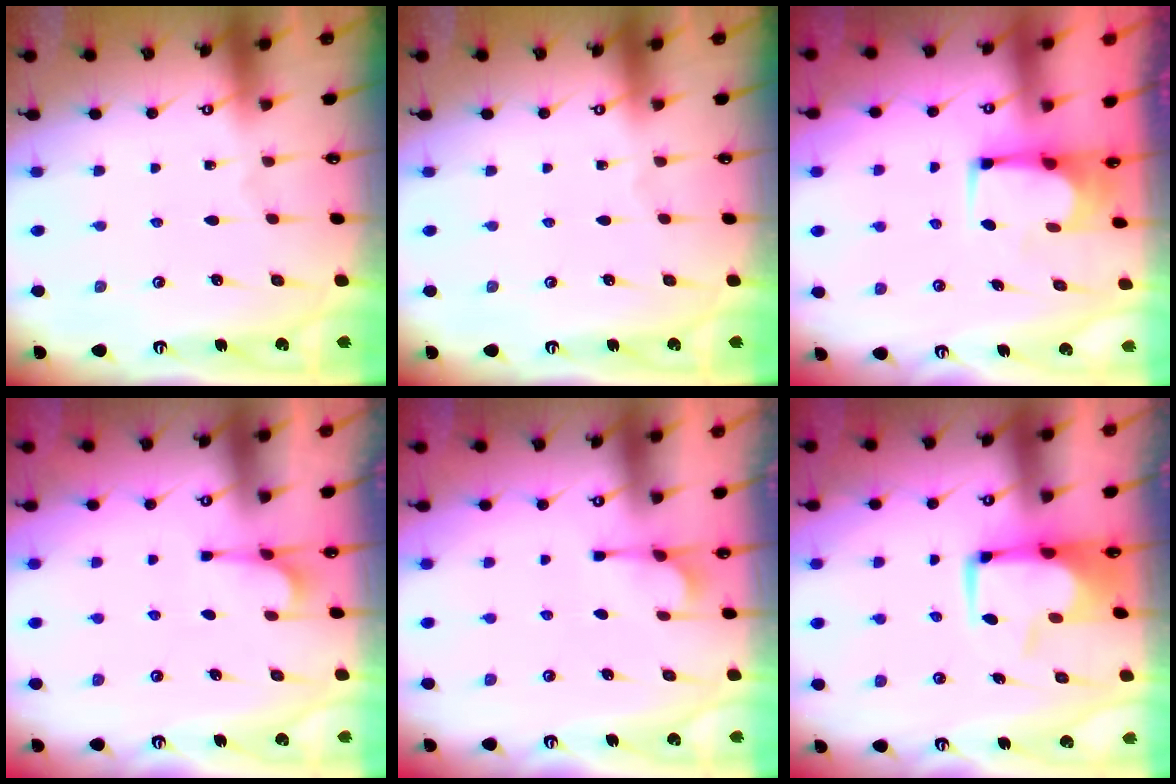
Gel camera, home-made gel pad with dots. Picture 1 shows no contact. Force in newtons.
{"total": 0.0}
{"total": 2.1, "press": 2.1, "slide": 0.1}
{"total": 2.8, "press": 2.7, "slide": 0.8}
{"total": 4.3, "press": 4.1, "slide": 1.1}
{"total": 1.0, "press": 0.2, "slide": 1.0}